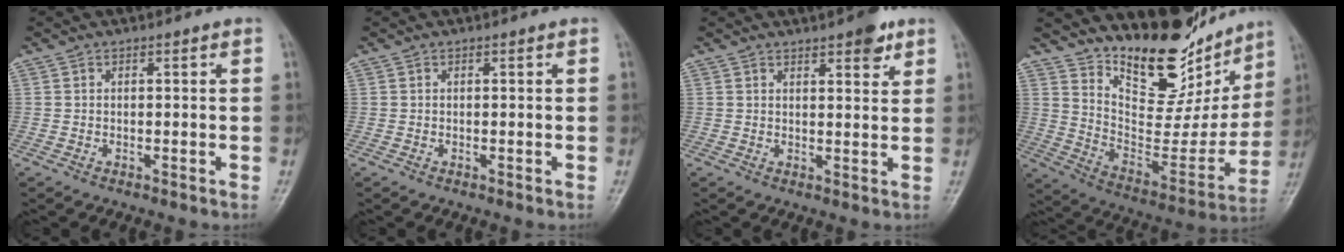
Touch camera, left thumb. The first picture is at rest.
{"total": 0.0}
{"total": 5.0, "force": [3.2, 1.7, 3.4], "torque": [-0.032, -0.015, 0.041]}
{"total": 22.2, "force": [17.3, 9.2, 10.4], "torque": [-0.101, -0.114, 0.275]}